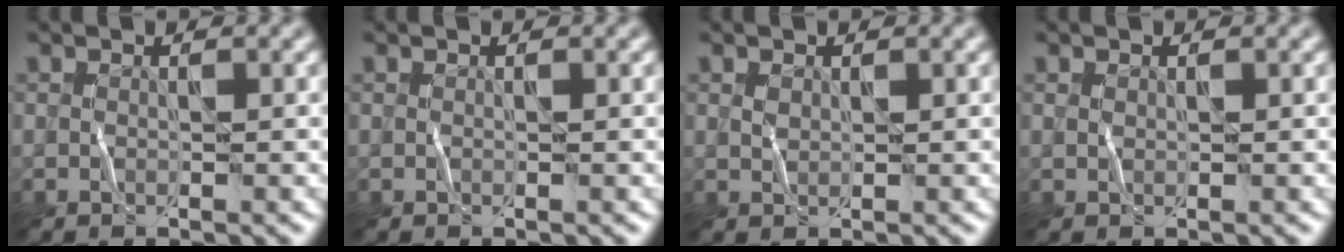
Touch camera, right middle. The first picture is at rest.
{"total": 0.0}
{"total": 0.0}
{"total": 0.0}